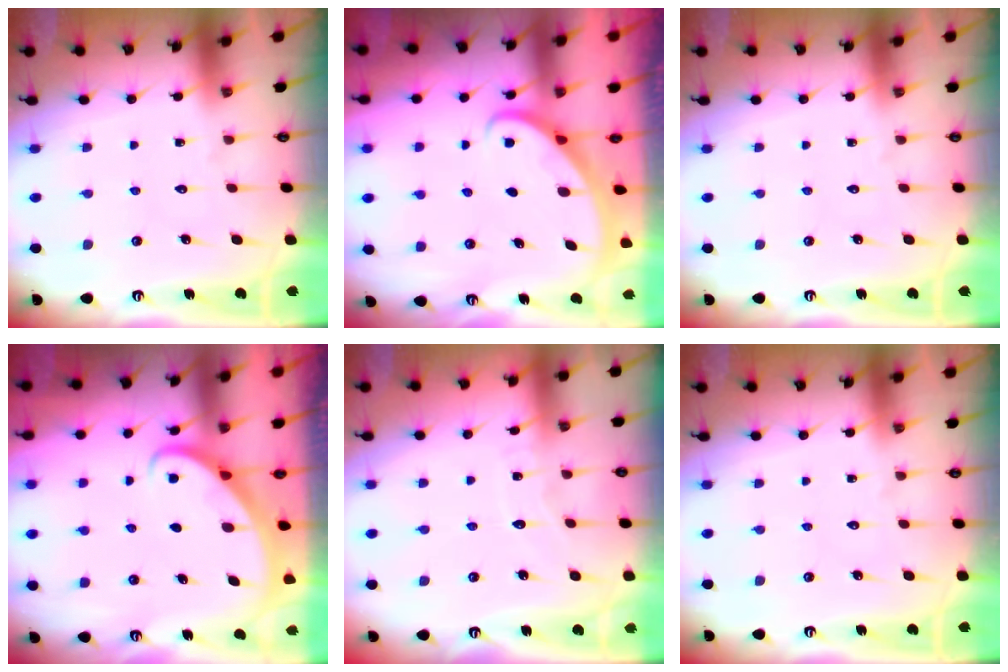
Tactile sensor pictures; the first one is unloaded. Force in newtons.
{"total": 2.6, "press": 2.6, "slide": 0.1}
{"total": 0.0}
{"total": 2.7, "press": 2.7, "slide": 0.2}
{"total": 4.0, "press": 3.9, "slide": 0.5}
{"total": 0.0}